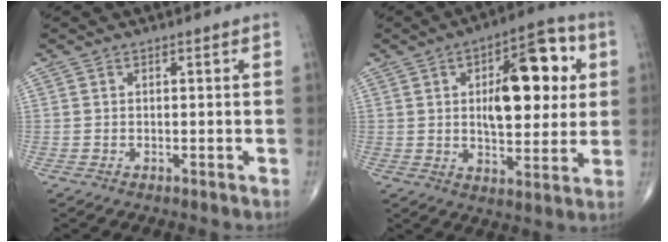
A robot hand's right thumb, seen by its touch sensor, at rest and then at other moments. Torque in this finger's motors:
{"motor_torque": [0.82, 4.19, 1.37, 0.43, 0.07]}